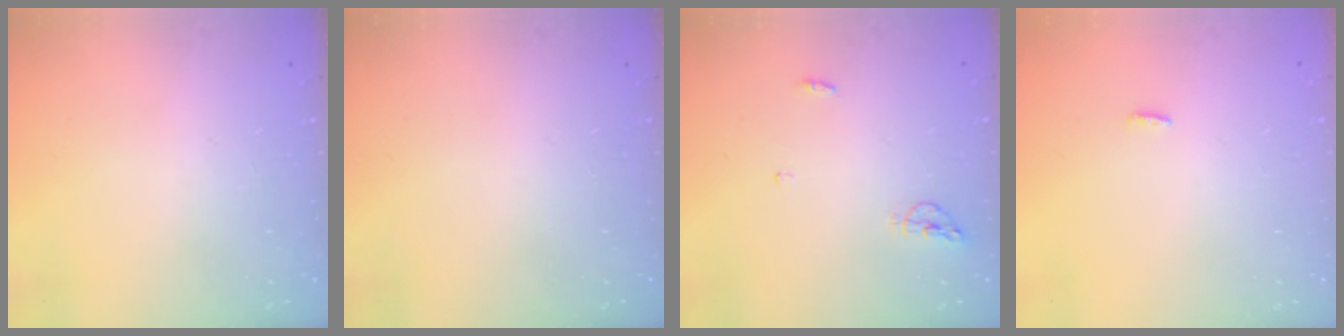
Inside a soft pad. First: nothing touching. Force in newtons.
{"total": 0.0}
{"total": 5.2, "press": 5.2, "slide": 0.7}
{"total": 6.6, "press": 2.7, "slide": 6.1}